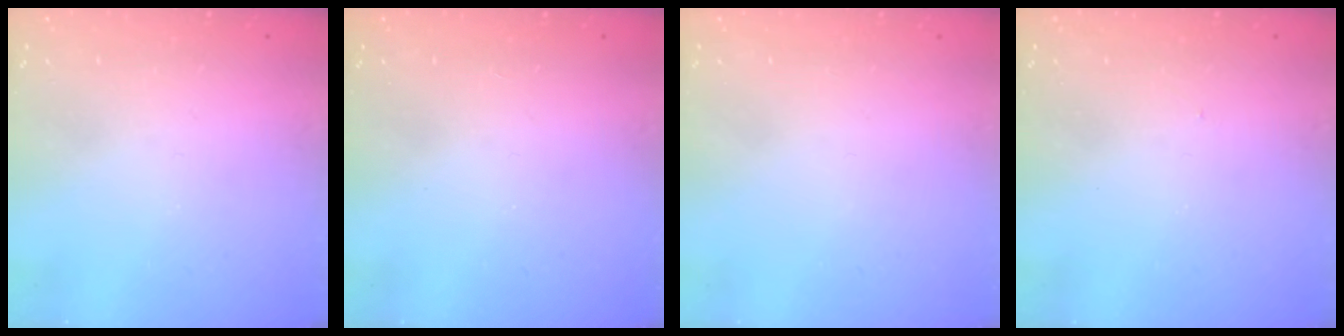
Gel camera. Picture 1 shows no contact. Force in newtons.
{"total": 2.8, "press": 2.8, "slide": 0.4}
{"total": 1.5, "press": 1.5, "slide": 0.1}
{"total": 3.2, "press": 3.2, "slide": 0.5}